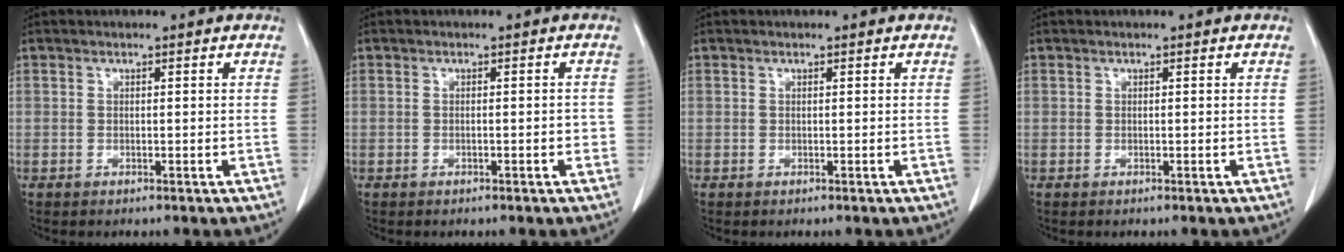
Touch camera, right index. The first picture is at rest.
{"total": 1.5, "force": [-0.3, 0.5, 1.4], "torque": [-0.016, 0.004, -0.003]}
{"total": 0.0}
{"total": 0.0}